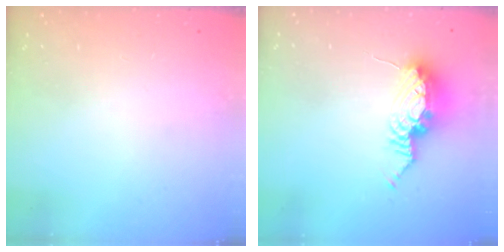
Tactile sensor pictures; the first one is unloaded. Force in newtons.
{"total": 10.8, "press": 10.4, "slide": 2.8}